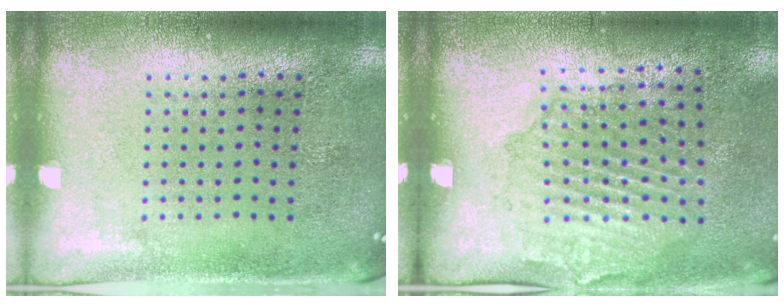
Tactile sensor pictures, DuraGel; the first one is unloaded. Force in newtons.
{"total": 1.6, "press": 1.4, "slide": 0.7}